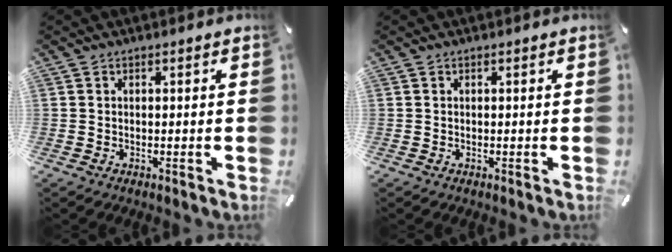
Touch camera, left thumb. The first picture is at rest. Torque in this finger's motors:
{"motor_torque": [-0.03, 0.00, 0.00, 0.00, 0.00]}